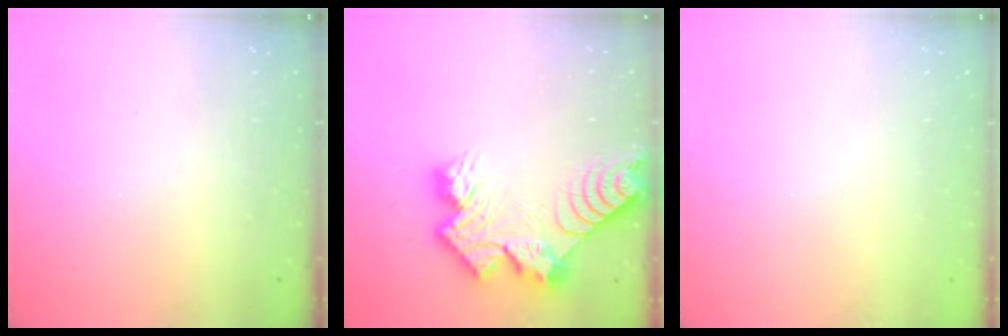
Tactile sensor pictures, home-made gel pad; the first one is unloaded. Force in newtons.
{"total": 13.4, "press": 13.4, "slide": 1.1}
{"total": 0.0}